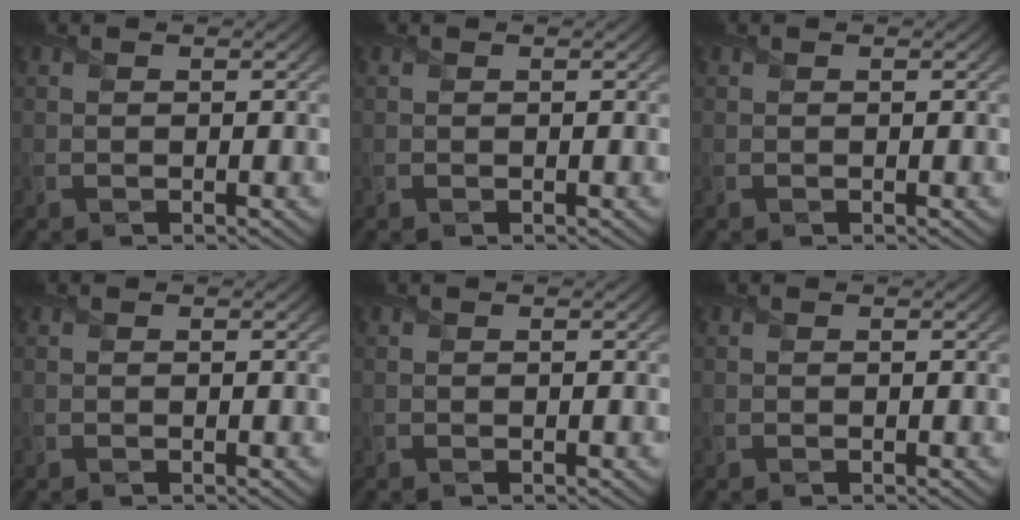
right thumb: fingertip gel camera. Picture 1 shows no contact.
{"total": 0.0}
{"total": 0.0}
{"total": 0.0}
{"total": 0.0}
{"total": 0.0}